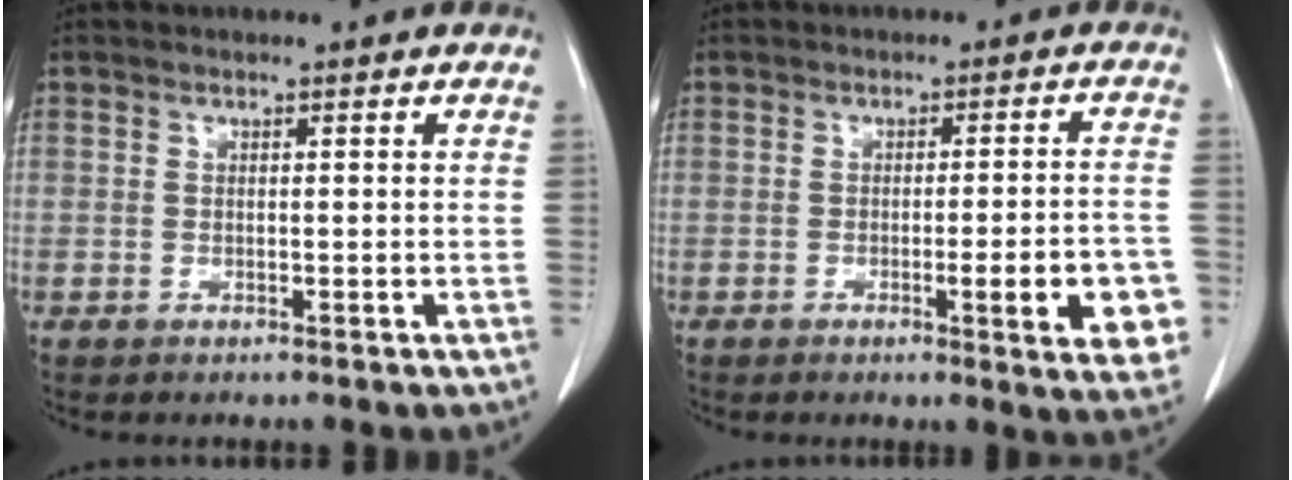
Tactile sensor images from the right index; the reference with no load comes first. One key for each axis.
{"total": 9.1, "fx": -2.9, "fy": 1.1, "fz": 8.5, "tx": -0.094, "ty": -0.003, "tz": -0.033}